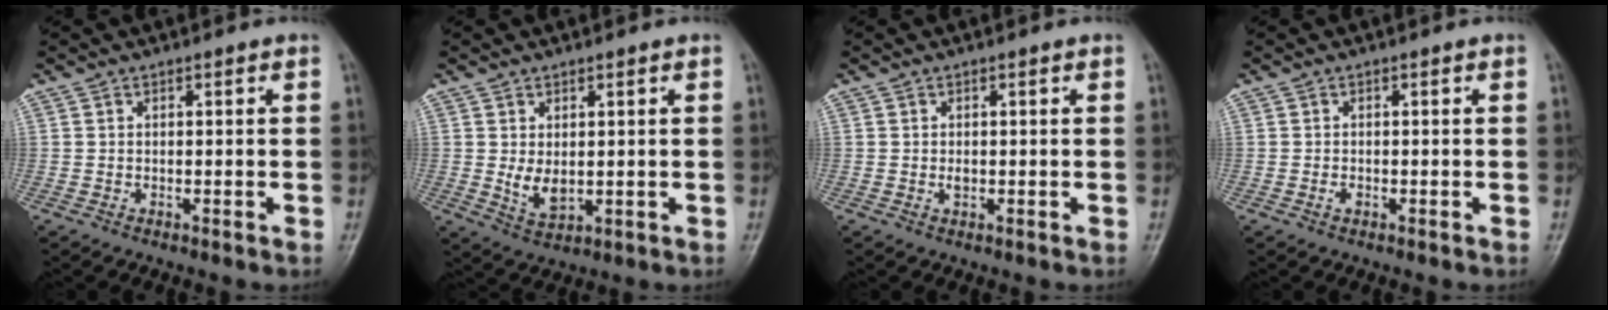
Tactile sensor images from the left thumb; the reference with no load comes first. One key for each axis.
{"total": 4.8, "fx": 0.6, "fy": 3.0, "fz": 3.7, "tx": -0.055, "ty": -0.016, "tz": 0.019}
{"total": 1.2, "fx": 0.0, "fy": 0.8, "fz": 0.9, "tx": -0.007, "ty": 0.000, "tz": 0.000}
{"total": 1.1, "fx": -0.3, "fy": 0.7, "fz": 0.7, "tx": -0.007, "ty": 0.000, "tz": -0.006}